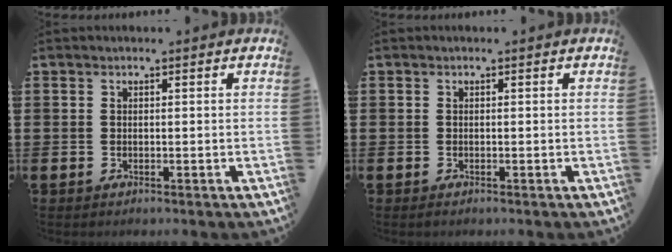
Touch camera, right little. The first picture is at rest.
{"total": 0.0}